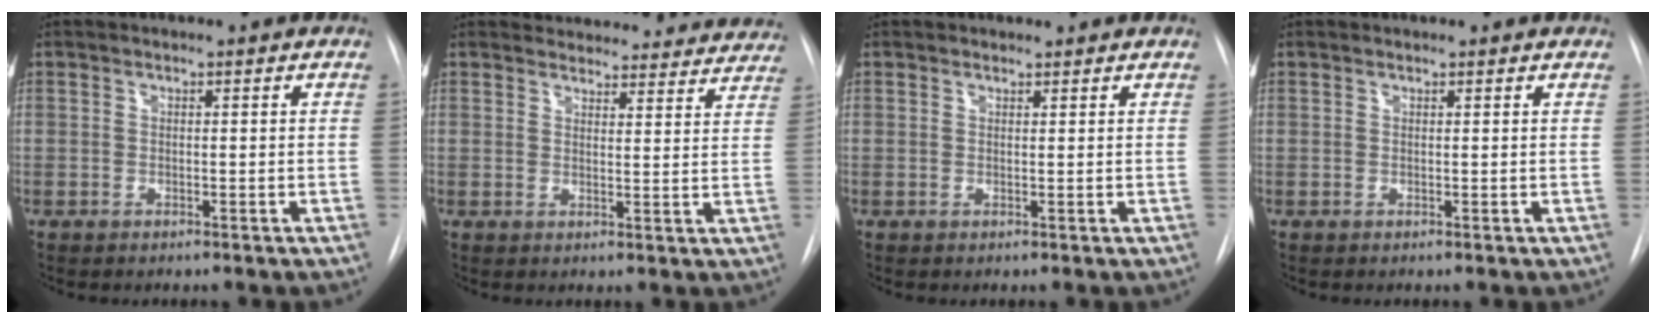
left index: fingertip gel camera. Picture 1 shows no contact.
{"total": 20.1, "force": [19.2, 5.1, 3.3], "torque": [-0.037, -0.034, 0.215]}
{"total": 0.6, "force": [0.5, 0.2, -0.1], "torque": [-0.006, -0.001, 0.008]}
{"total": 1.2, "force": [1.1, 0.2, 0.2], "torque": [-0.011, 0.014, 0.013]}